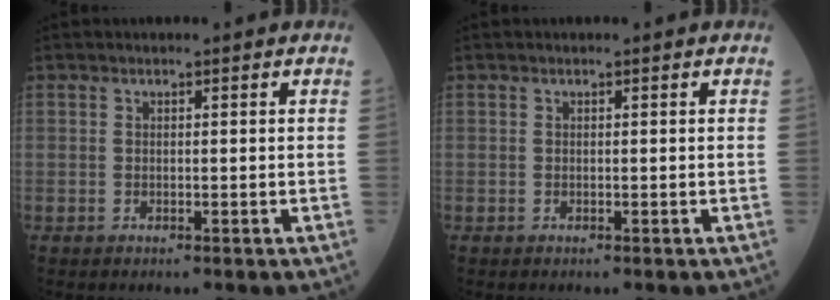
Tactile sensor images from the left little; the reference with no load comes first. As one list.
[{"total": 0.0}]